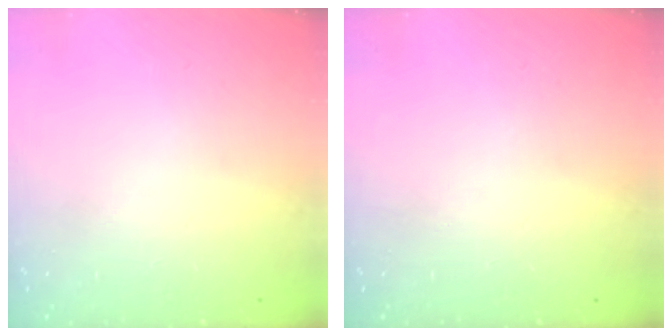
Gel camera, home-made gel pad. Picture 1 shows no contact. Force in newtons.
{"total": 0.0}